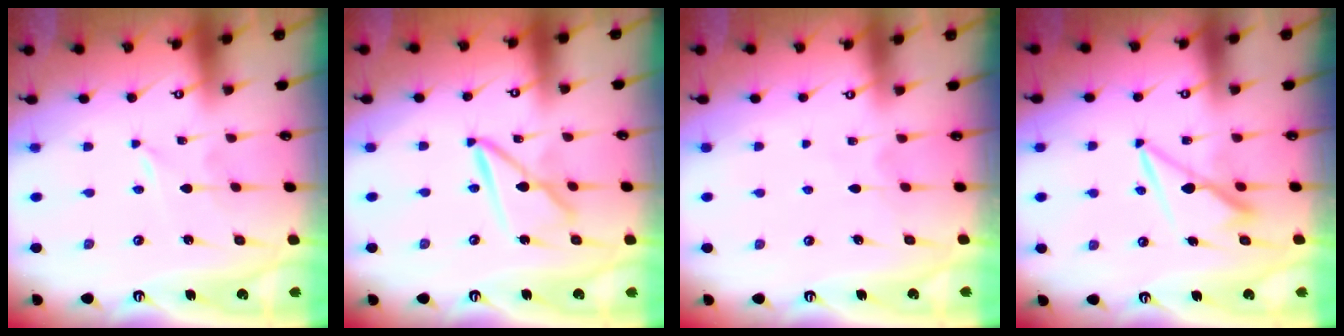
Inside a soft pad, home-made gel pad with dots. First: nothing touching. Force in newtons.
{"total": 9.7, "press": 9.6, "slide": 0.8}
{"total": 5.1, "press": 5.1, "slide": 0.5}
{"total": 7.6, "press": 7.5, "slide": 1.0}